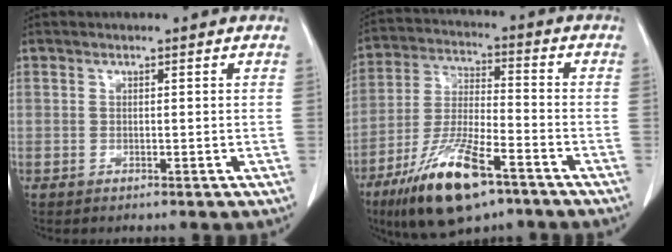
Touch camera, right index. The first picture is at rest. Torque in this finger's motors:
{"motor_torque": [1.28, -0.86, 0.63, 0.21]}